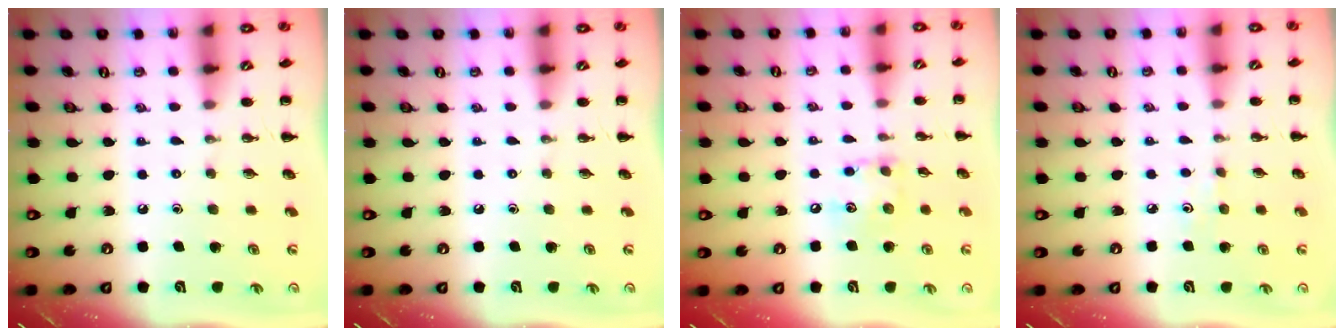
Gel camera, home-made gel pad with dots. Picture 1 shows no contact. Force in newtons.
{"total": 0.0}
{"total": 8.2, "press": 8.1, "slide": 0.6}
{"total": 3.1, "press": 2.9, "slide": 1.1}